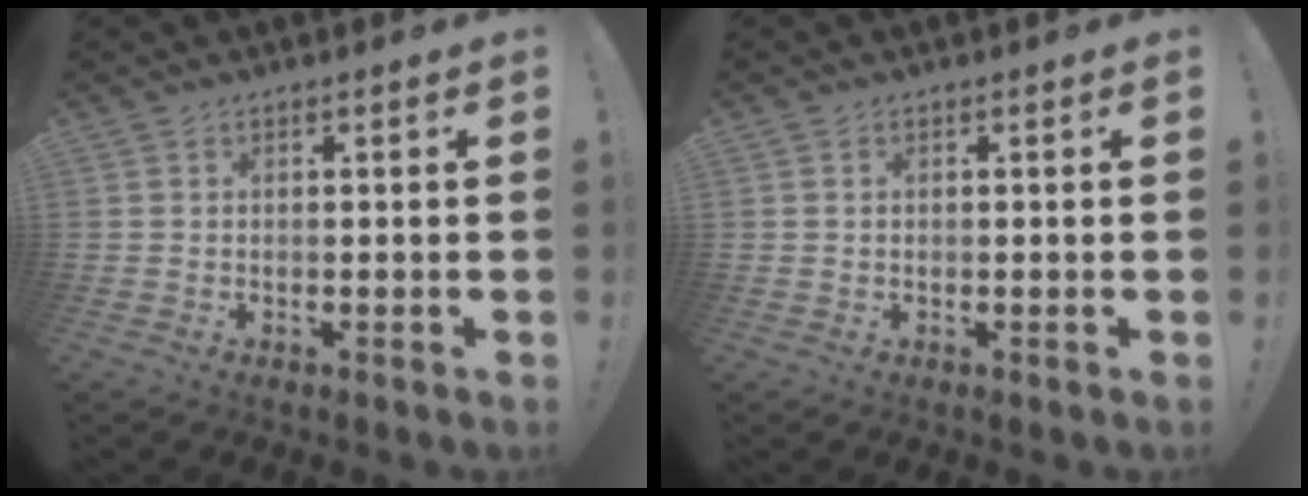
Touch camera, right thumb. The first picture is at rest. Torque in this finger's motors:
{"motor_torque": [-0.05, -0.06, -0.09, 0.19, -0.02]}